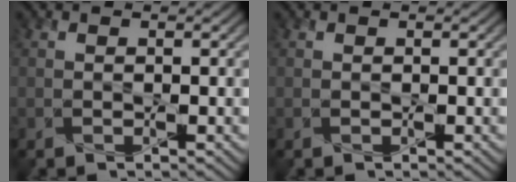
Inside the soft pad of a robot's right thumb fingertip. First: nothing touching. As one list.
[{"total": 0.0}]